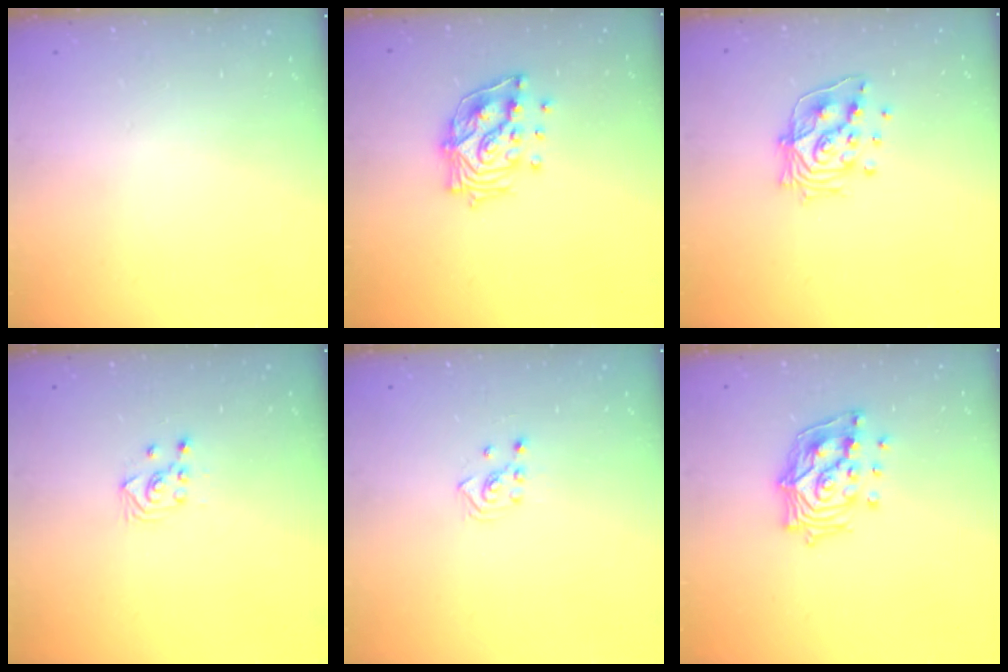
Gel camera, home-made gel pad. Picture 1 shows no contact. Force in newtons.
{"total": 14.2, "press": 14.1, "slide": 1.9}
{"total": 13.7, "press": 13.4, "slide": 3.0}
{"total": 2.6, "press": 2.6, "slide": 0.3}
{"total": 2.5, "press": 2.4, "slide": 0.8}
{"total": 14.1, "press": 14.0, "slide": 1.8}